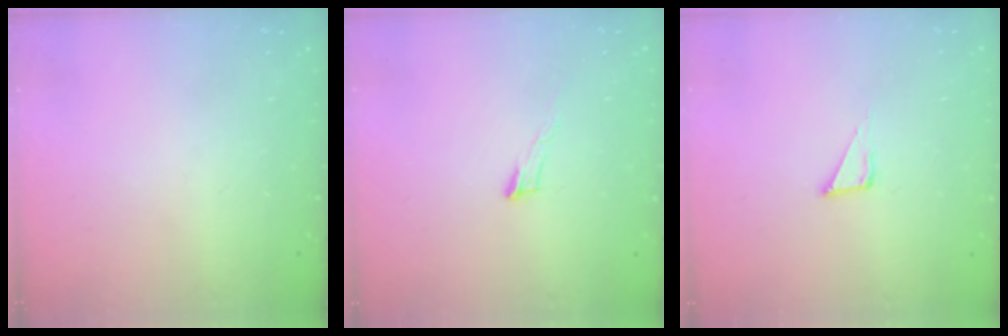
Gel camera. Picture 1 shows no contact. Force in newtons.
{"total": 5.7, "press": 5.7, "slide": 0.3}
{"total": 5.3, "press": 5.2, "slide": 0.3}